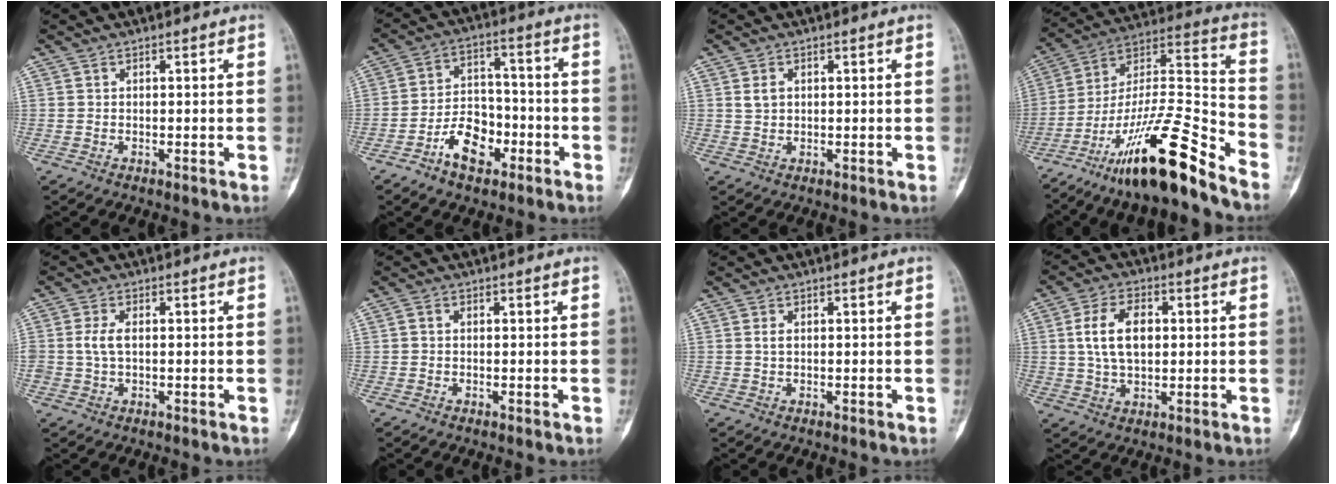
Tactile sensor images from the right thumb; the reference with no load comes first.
{"total": 9.8, "force": [-4.9, 6.1, 5.9], "torque": [-0.075, 0.043, -0.086]}
{"total": 2.2, "force": [0.6, 1.6, 1.4], "torque": [-0.024, 0.001, 0.015]}
{"total": 23.1, "force": [-15.8, 3.9, 16.5], "torque": [-0.312, 0.082, -0.275]}
{"total": 3.3, "force": [0.1, 1.8, 2.7], "torque": [-0.064, 0.005, 0.001]}
{"total": 0.8, "force": [0.0, 0.6, 0.5], "torque": [-0.009, 0.001, -0.005]}
{"total": 0.9, "force": [0.2, 0.5, 0.8], "torque": [-0.015, 0.003, 0.004]}
{"total": 9.4, "force": [1.4, 5.6, 7.4], "torque": [-0.127, 0.005, 0.028]}